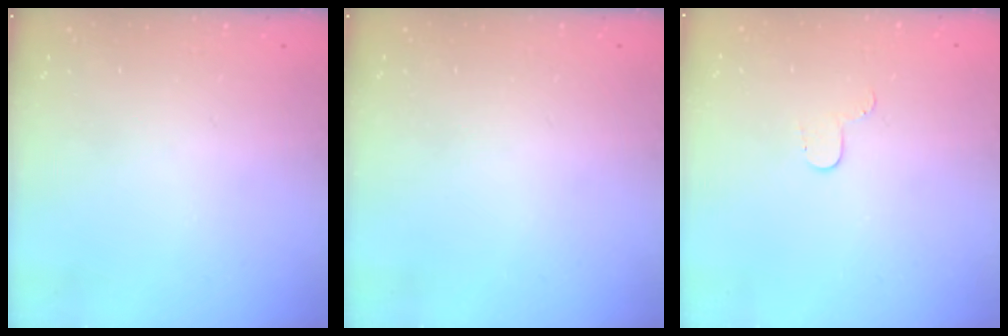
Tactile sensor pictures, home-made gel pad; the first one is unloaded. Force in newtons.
{"total": 0.0}
{"total": 3.5, "press": 3.5, "slide": 0.4}